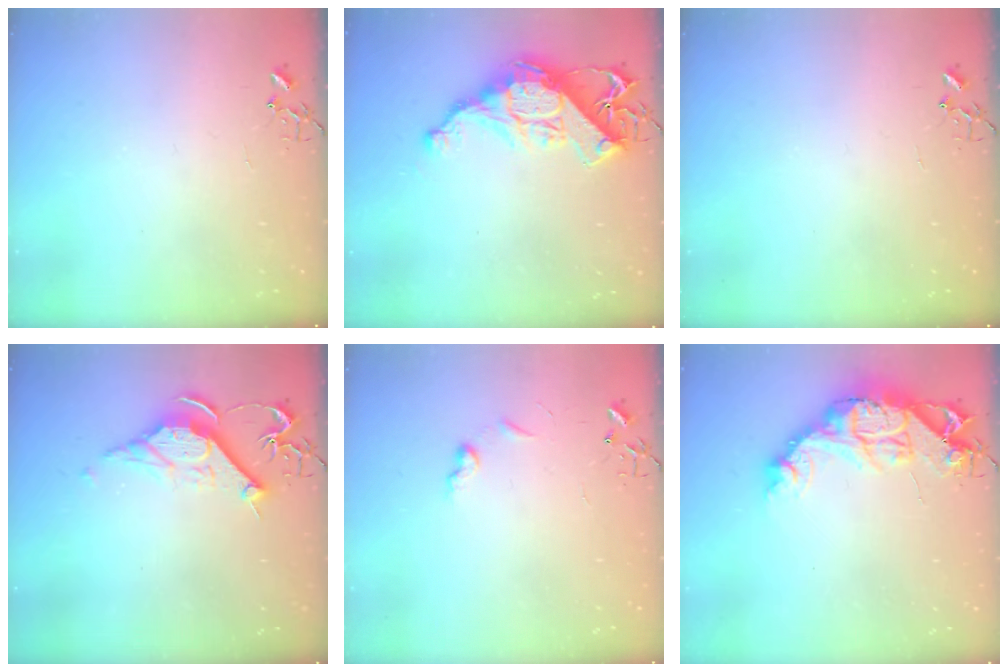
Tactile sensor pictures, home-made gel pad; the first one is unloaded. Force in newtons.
{"total": 15.3, "press": 15.3, "slide": 1.4}
{"total": 0.0}
{"total": 11.9, "press": 11.9, "slide": 1.0}
{"total": 5.6, "press": 5.6, "slide": 0.7}
{"total": 15.7, "press": 15.6, "slide": 1.6}